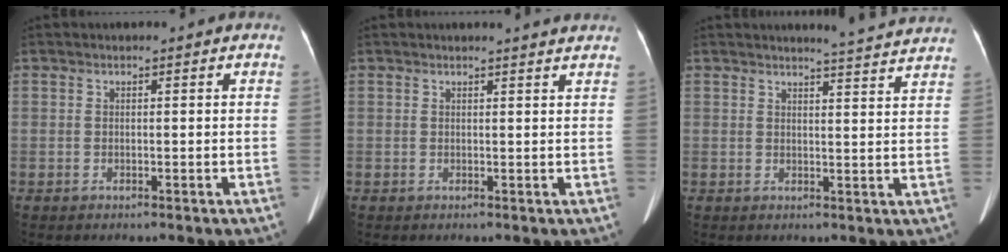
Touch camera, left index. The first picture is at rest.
{"total": 2.9, "force": [2.8, -0.3, 0.7], "torque": [-0.012, -0.003, 0.024]}
{"total": 7.4, "force": [7.2, -0.7, 1.5], "torque": [-0.032, -0.012, 0.074]}